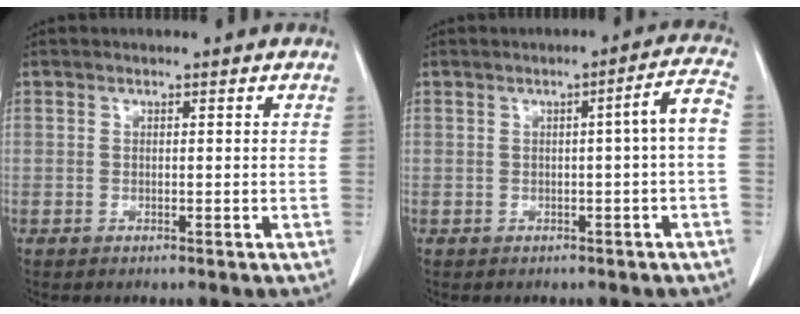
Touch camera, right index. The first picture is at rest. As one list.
[{"total": 4.2, "force": [-0.5, -0.4, 4.1], "torque": [-0.051, 0.010, -0.007]}]